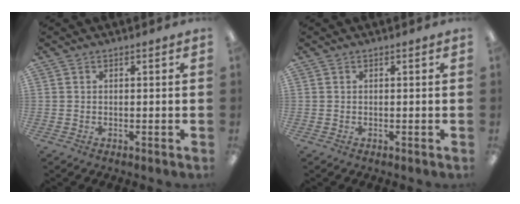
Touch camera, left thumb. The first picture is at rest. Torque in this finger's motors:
{"motor_torque": [0.01, 0.00, -0.05, 0.01, 0.00]}